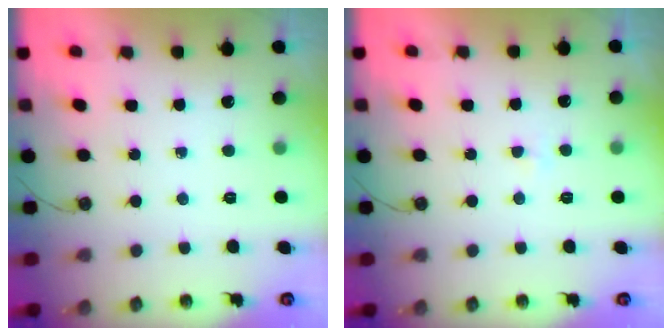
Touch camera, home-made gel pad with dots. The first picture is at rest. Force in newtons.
{"total": 2.1, "press": 1.6, "slide": 1.2}